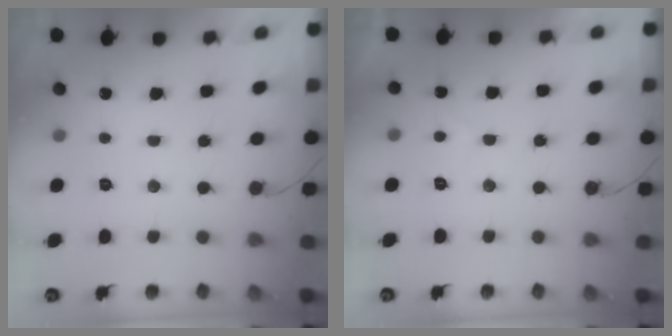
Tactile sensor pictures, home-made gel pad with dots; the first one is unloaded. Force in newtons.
{"total": 1.7, "press": 1.6, "slide": 0.7}